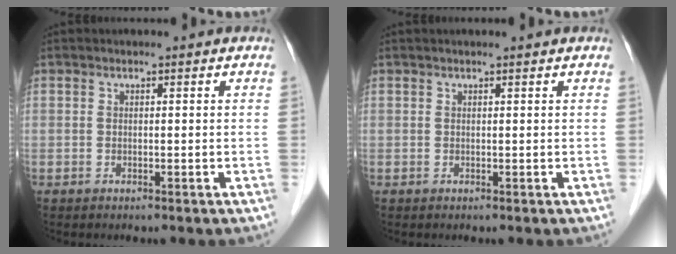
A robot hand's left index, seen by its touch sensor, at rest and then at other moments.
{"total": 1.3, "force": [1.2, -0.1, 0.6], "torque": [-0.009, 0.014, 0.020]}